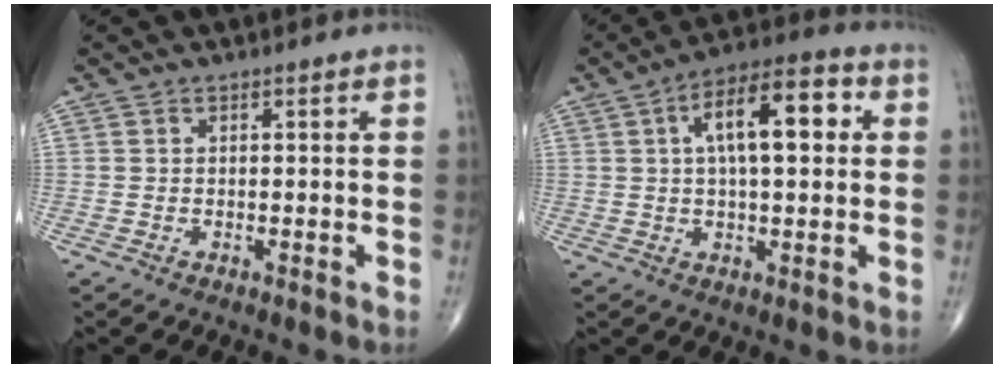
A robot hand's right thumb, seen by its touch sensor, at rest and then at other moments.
{"total": 13.3, "force": [2.9, 5.4, 11.8], "torque": [-0.176, 0.023, 0.039]}